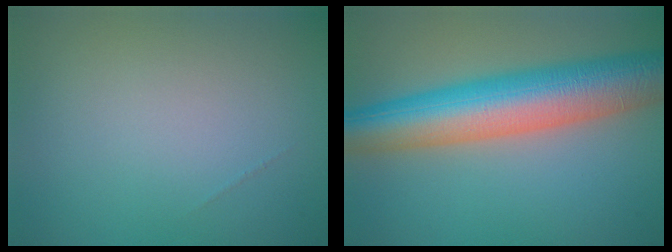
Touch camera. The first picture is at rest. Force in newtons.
{"total": 10.8, "press": 10.8, "slide": 0.3}